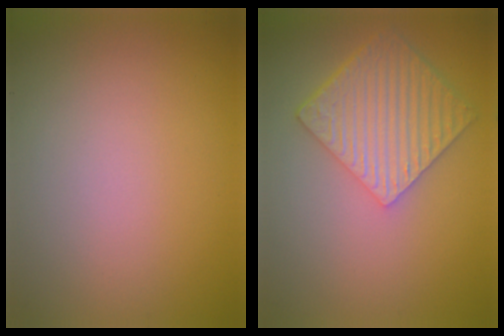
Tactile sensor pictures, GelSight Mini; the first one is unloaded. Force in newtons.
{"total": 6.1, "press": 4.5, "slide": 4.1}